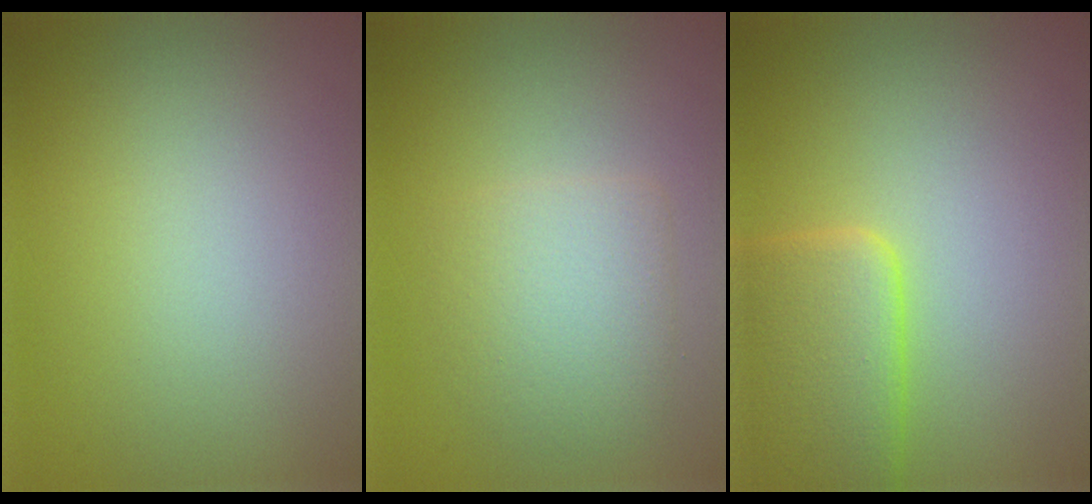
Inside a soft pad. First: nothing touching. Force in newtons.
{"total": 3.0, "press": 3.0, "slide": 0.3}
{"total": 5.7, "press": 5.7, "slide": 0.5}